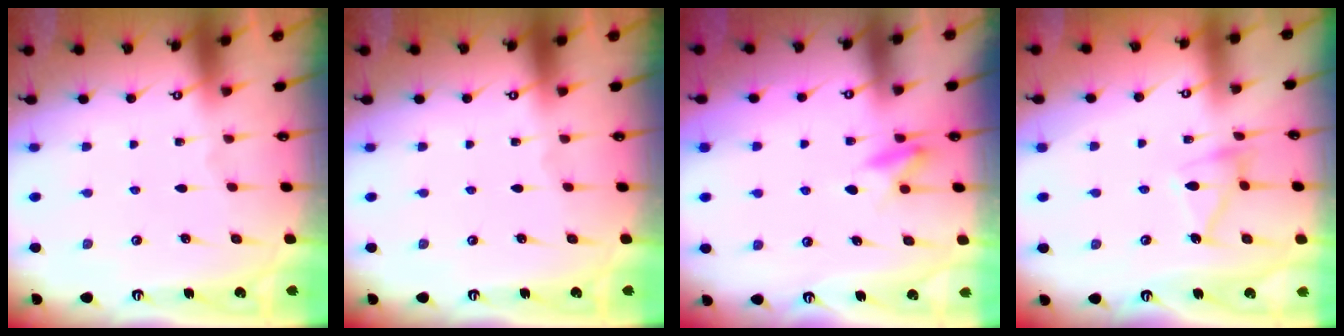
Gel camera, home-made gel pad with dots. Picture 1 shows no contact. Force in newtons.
{"total": 0.0}
{"total": 7.8, "press": 7.7, "slide": 1.1}
{"total": 11.5, "press": 11.5, "slide": 0.7}